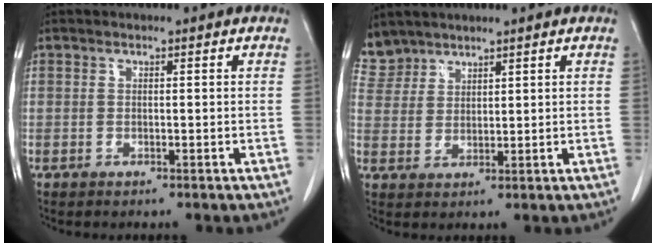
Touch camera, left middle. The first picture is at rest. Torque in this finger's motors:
{"motor_torque": [0.78, -0.78, 0.00, -0.04]}